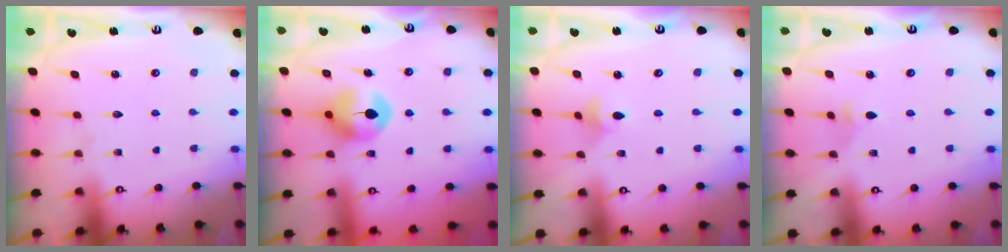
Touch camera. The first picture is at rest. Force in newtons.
{"total": 9.0, "press": 8.9, "slide": 0.8}
{"total": 4.2, "press": 4.1, "slide": 0.8}
{"total": 2.9, "press": 2.8, "slide": 0.8}